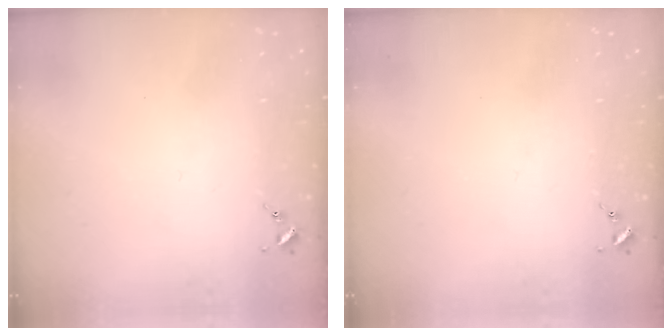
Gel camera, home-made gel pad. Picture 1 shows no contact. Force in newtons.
{"total": 0.0}